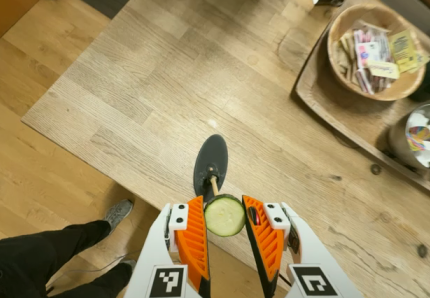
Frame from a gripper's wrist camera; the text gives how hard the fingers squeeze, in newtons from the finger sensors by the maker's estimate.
{"total": 7.8, "left": 8.2, "right": 7.5}